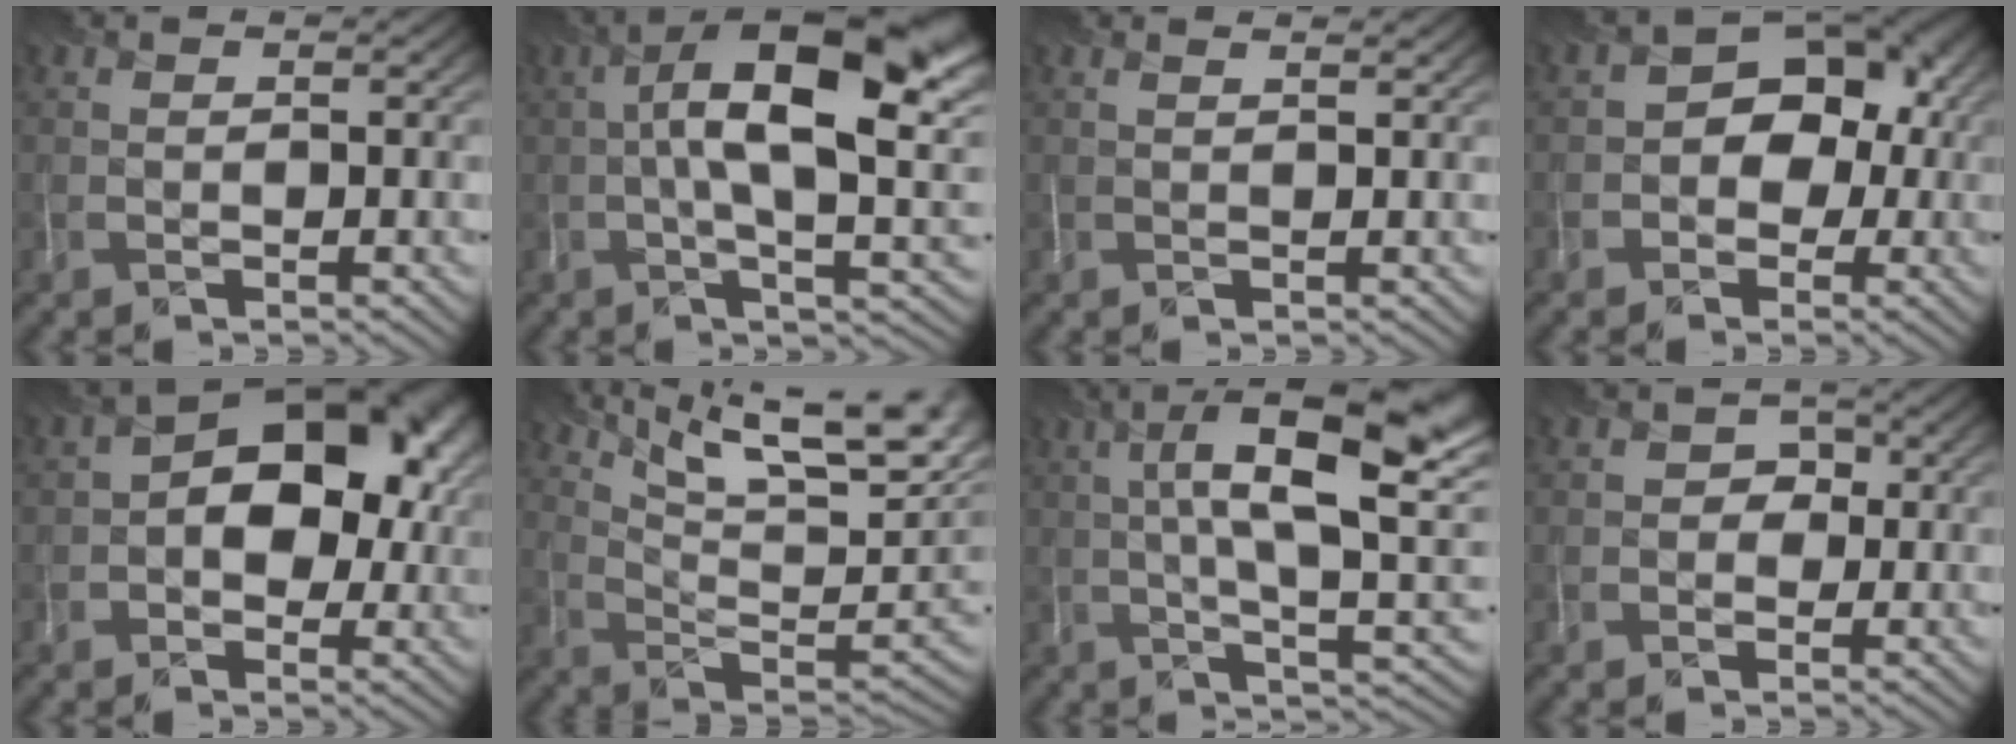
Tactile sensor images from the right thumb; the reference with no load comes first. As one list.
[{"total": 16.0, "force": [2.3, 6.1, 14.5], "torque": [-0.236, 0.011, 0.041]}, {"total": 1.2, "force": [1.0, 0.3, 0.7], "torque": [-0.011, 0.003, 0.008]}, {"total": 6.5, "force": [-0.8, 5.1, 3.9], "torque": [-0.029, 0.011, -0.022]}, {"total": 11.1, "force": [0.5, 7.3, 8.3], "torque": [-0.099, 0.019, 0.000]}, {"total": 20.6, "force": [12.1, 7.1, 15.1], "torque": [-0.229, 0.042, 0.199]}, {"total": 15.6, "force": [3.9, 5.2, 14.2], "torque": [-0.221, 0.015, 0.067]}, {"total": 1.9, "force": [-0.4, 1.8, 0.3], "torque": [0.012, 0.006, -0.011]}]